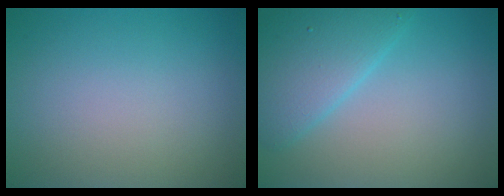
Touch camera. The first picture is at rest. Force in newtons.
{"total": 4.7, "press": 4.7, "slide": 0.2}